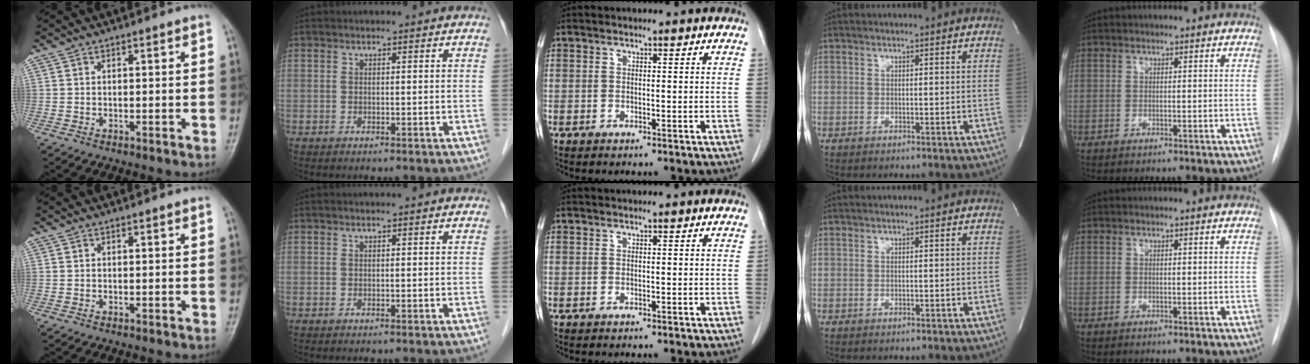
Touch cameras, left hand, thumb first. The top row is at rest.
{}